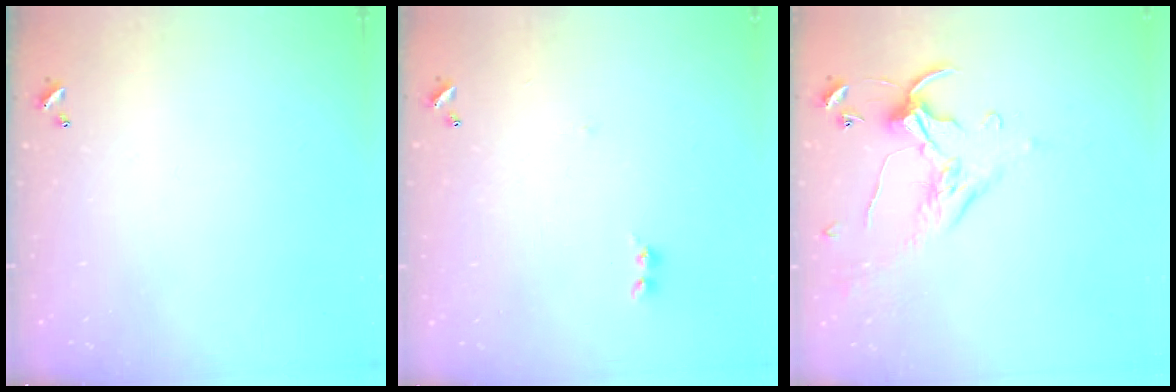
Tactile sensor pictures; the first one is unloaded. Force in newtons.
{"total": 1.7, "press": 1.6, "slide": 0.6}
{"total": 1.2, "press": 0.6, "slide": 1.0}